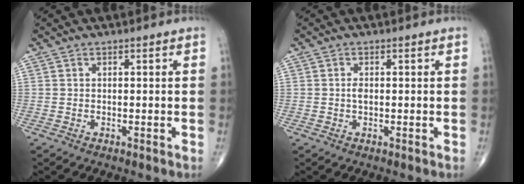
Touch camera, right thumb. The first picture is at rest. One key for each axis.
{"total": 1.3, "fx": 0.0, "fy": 0.7, "fz": 1.1, "tx": -0.021, "ty": 0.001, "tz": -0.002}